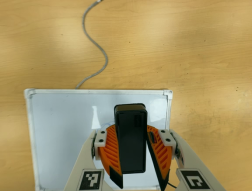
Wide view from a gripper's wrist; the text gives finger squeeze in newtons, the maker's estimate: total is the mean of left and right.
{"total": 7.8, "left": 8.6, "right": 6.9}